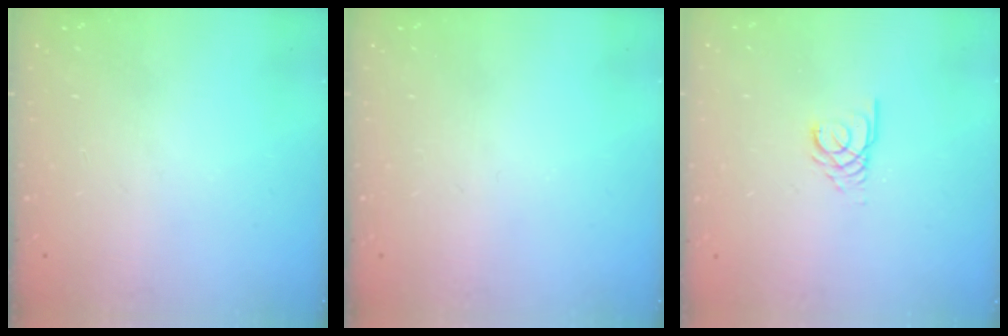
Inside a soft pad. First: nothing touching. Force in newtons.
{"total": 0.0}
{"total": 3.5, "press": 3.5, "slide": 0.4}